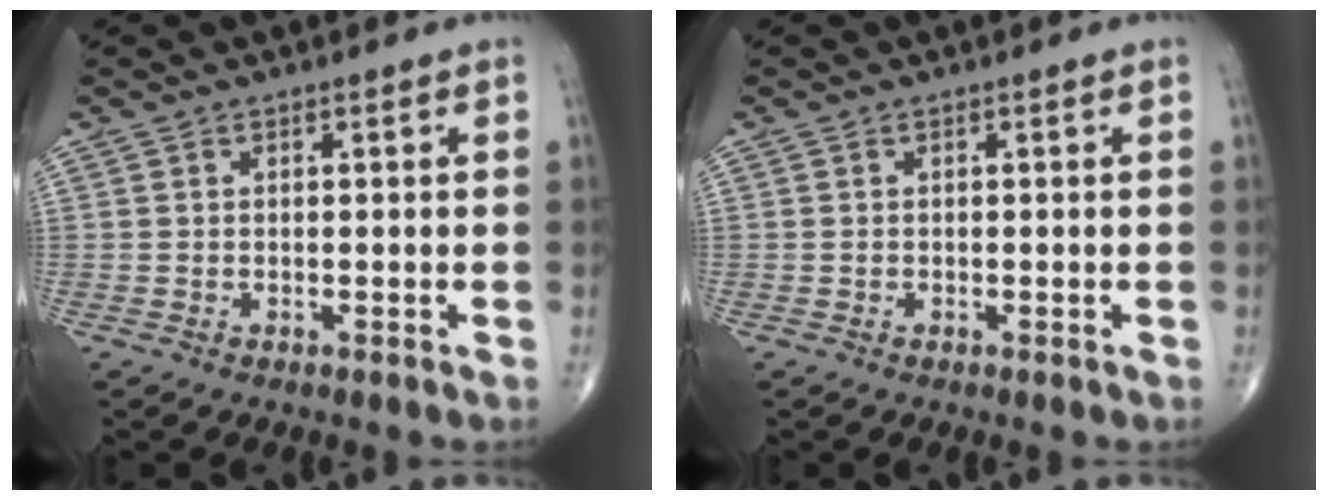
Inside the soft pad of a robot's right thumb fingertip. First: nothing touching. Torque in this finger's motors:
{"motor_torque": [1.16, 0.85, -0.19, -0.32, 0.04]}